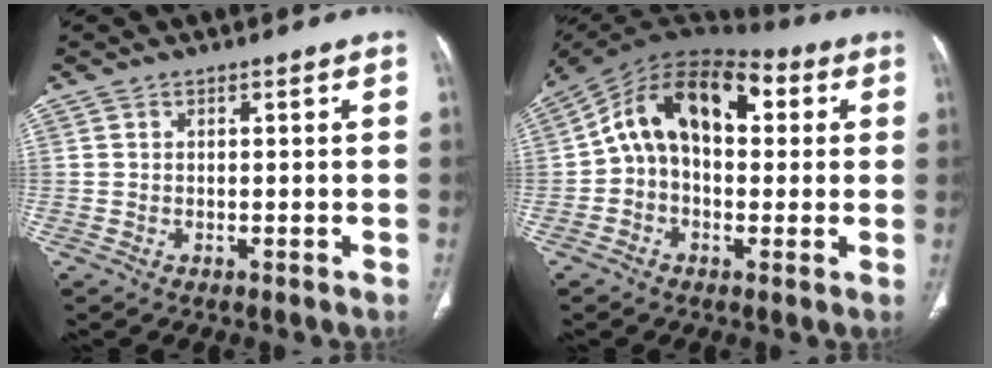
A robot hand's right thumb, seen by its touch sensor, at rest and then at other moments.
{"total": 15.4, "force": [2.6, 10.0, 11.4], "torque": [-0.161, 0.048, 0.032]}